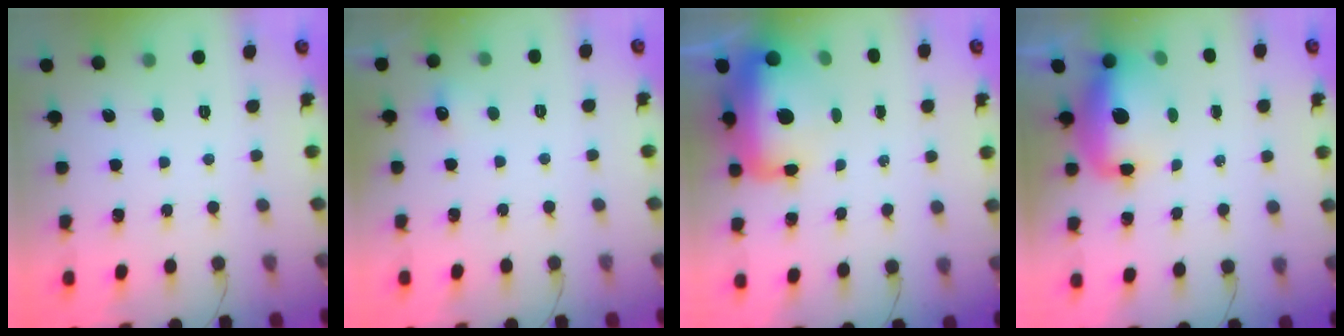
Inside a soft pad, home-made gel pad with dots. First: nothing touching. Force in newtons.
{"total": 4.3, "press": 4.1, "slide": 1.2}
{"total": 23.0, "press": 19.1, "slide": 12.8}
{"total": 11.6, "press": 11.2, "slide": 3.1}